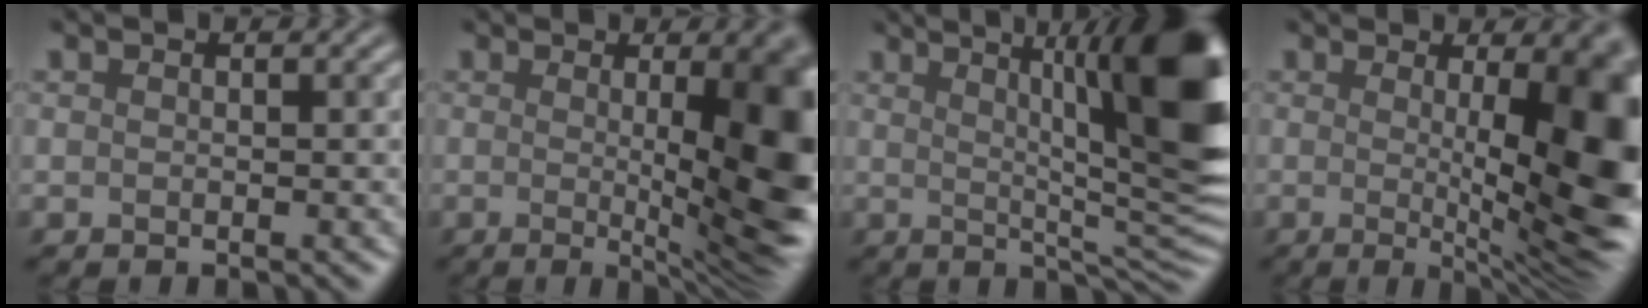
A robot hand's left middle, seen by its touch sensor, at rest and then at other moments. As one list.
[{"total": 11.8, "force": [-0.4, 3.2, 11.4], "torque": [-0.111, -0.008, 0.010]}, {"total": 12.8, "force": [2.6, 2.6, 12.2], "torque": [-0.134, -0.002, 0.056]}, {"total": 13.5, "force": [-0.4, 3.9, 12.9], "torque": [-0.133, -0.002, 0.008]}]